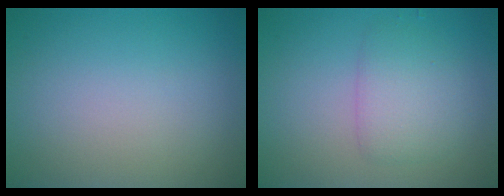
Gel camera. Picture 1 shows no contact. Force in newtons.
{"total": 2.9, "press": 2.9, "slide": 0.1}